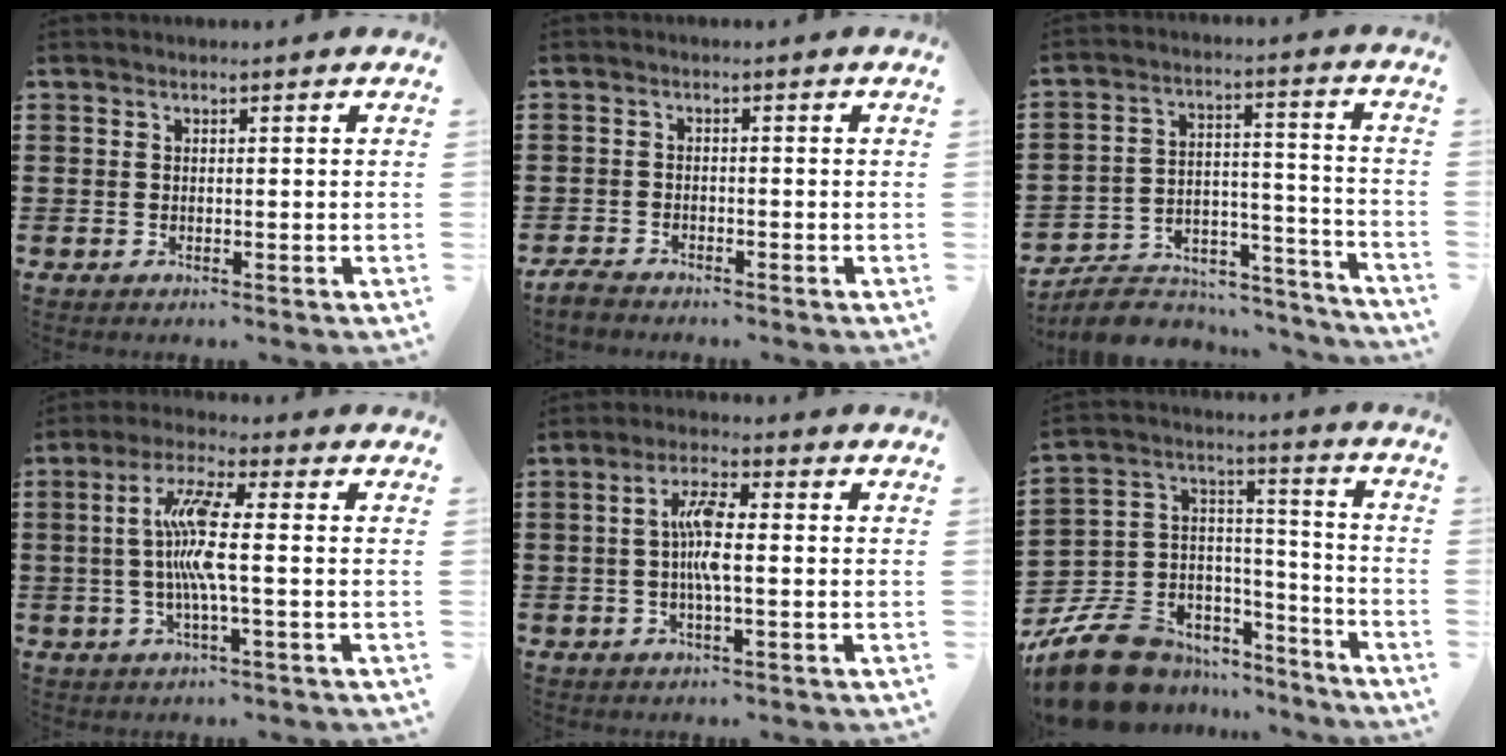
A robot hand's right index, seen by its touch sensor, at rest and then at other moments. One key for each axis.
{"total": 2.0, "fx": -1.9, "fy": 0.6, "fz": 0.2, "tx": -0.016, "ty": 0.002, "tz": -0.042}
{"total": 7.2, "fx": -6.3, "fy": 2.8, "fz": 1.9, "tx": -0.039, "ty": 0.017, "tz": -0.122}
{"total": 7.7, "fx": -0.2, "fy": 0.3, "fz": 7.7, "tx": -0.170, "ty": -0.013, "tz": -0.018}
{"total": 5.5, "fx": -0.3, "fy": 1.0, "fz": 5.4, "tx": -0.106, "ty": 0.002, "tz": -0.010}
{"total": 12.3, "fx": -8.2, "fy": 8.0, "fz": 4.4, "tx": -0.124, "ty": 0.022, "tz": -0.150}